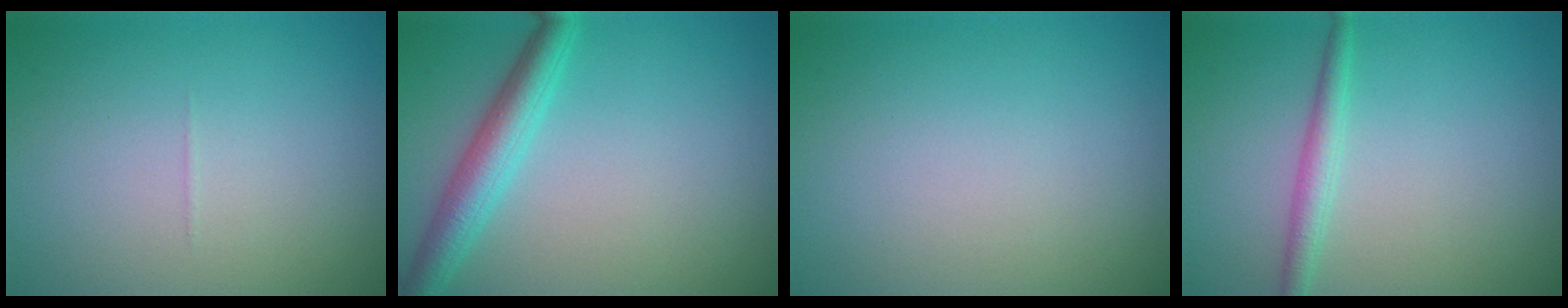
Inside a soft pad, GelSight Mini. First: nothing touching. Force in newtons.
{"total": 3.8, "press": 3.8, "slide": 0.1}
{"total": 0.0}
{"total": 1.9, "press": 1.9, "slide": 0.1}